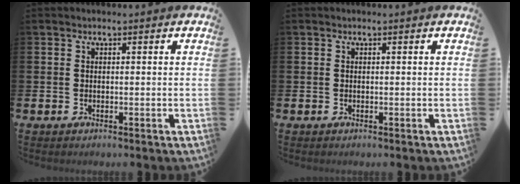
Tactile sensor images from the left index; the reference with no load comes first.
{"total": 0.0}